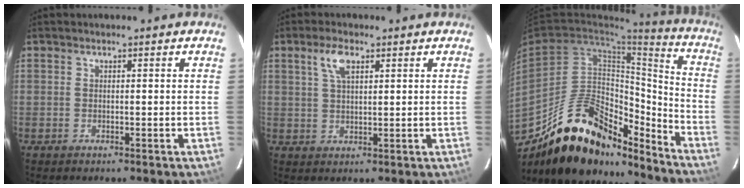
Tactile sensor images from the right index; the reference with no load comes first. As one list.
[{"total": 4.5, "force": [2.2, 1.8, 3.5], "torque": [-0.067, 0.009, 0.043]}, {"total": 25.6, "force": [-19.6, 10.5, 12.6], "torque": [-0.221, 0.040, -0.290]}]